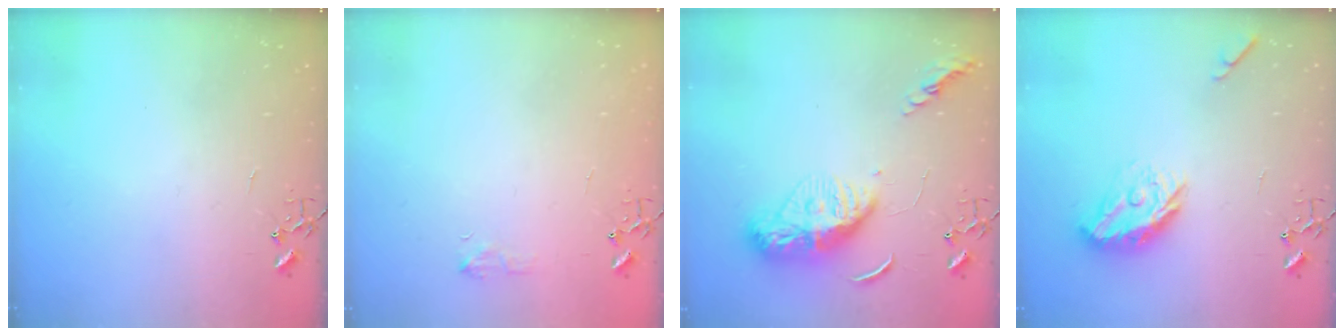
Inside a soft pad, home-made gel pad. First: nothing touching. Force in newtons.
{"total": 6.0, "press": 6.0, "slide": 0.6}
{"total": 13.0, "press": 13.0, "slide": 1.2}
{"total": 13.5, "press": 13.4, "slide": 0.7}